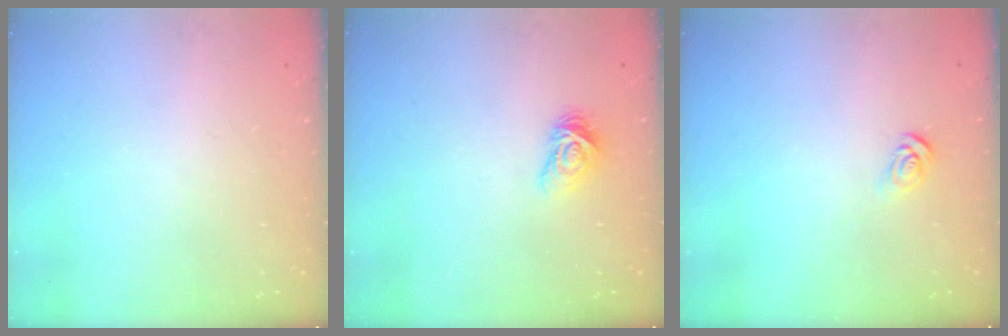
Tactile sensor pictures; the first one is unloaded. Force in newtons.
{"total": 5.0, "press": 4.9, "slide": 0.7}
{"total": 3.8, "press": 3.8, "slide": 0.4}